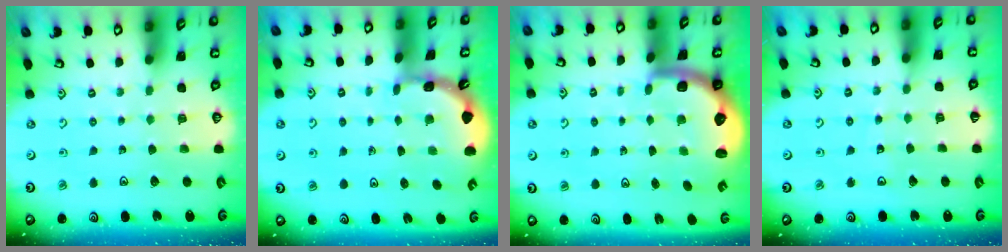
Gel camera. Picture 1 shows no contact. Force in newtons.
{"total": 1.7, "press": 1.7, "slide": 0.1}
{"total": 3.2, "press": 2.5, "slide": 2.1}
{"total": 3.4, "press": 3.4, "slide": 0.1}